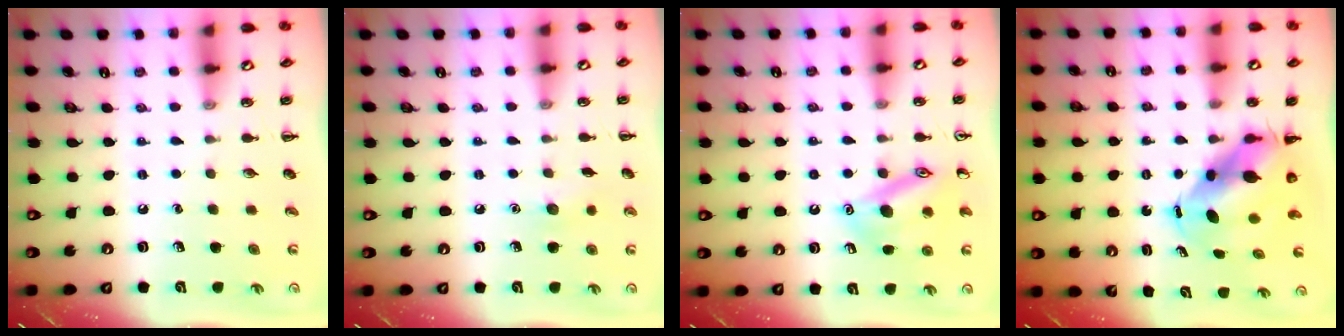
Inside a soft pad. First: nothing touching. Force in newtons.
{"total": 5.6, "press": 5.4, "slide": 1.5}
{"total": 15.5, "press": 15.4, "slide": 1.4}
{"total": 7.3, "press": 7.1, "slide": 1.7}